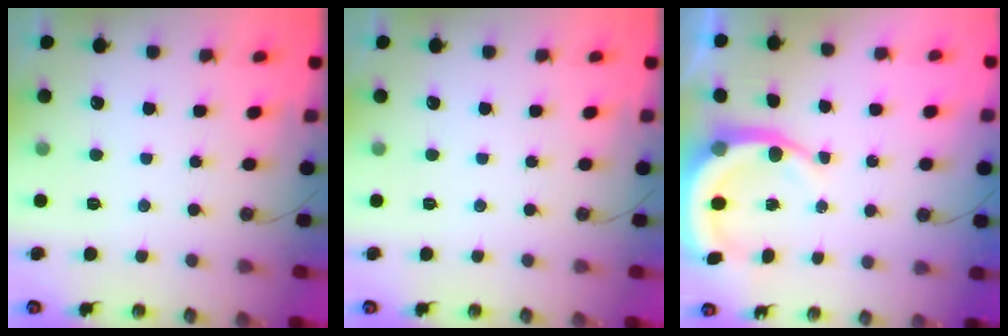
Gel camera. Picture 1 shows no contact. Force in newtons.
{"total": 0.0}
{"total": 8.4, "press": 8.2, "slide": 1.9}